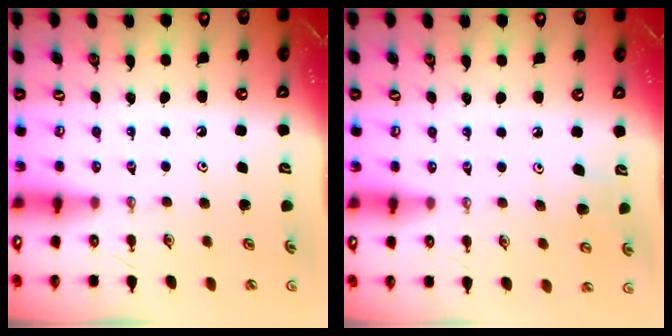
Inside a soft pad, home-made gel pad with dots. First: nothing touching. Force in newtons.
{"total": 5.6, "press": 5.4, "slide": 1.4}